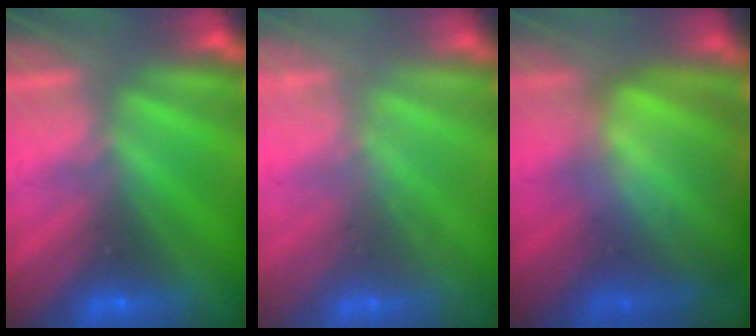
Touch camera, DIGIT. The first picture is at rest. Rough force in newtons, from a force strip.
{"total": 1.2}
{"total": 8.0}